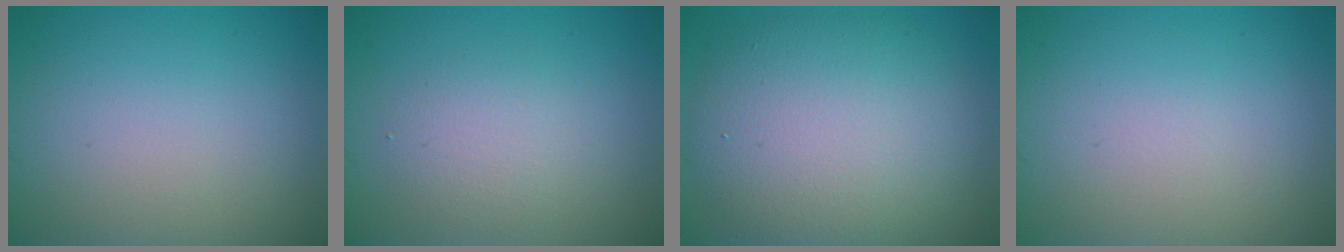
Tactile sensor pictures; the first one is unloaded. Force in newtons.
{"total": 2.4, "press": 2.4, "slide": 0.2}
{"total": 9.7, "press": 9.6, "slide": 0.7}
{"total": 0.0}